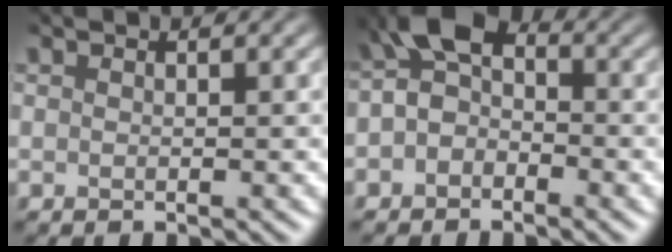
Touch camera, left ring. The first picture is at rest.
{"total": 5.0, "force": [-1.2, 3.5, 3.3], "torque": [-0.056, 0.018, -0.031]}